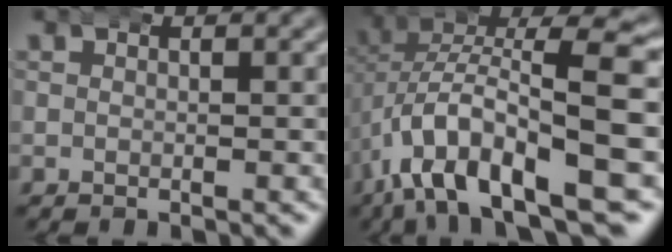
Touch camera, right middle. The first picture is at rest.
{"total": 12.4, "force": [-4.0, 5.8, 10.2], "torque": [-0.179, -0.022, -0.043]}